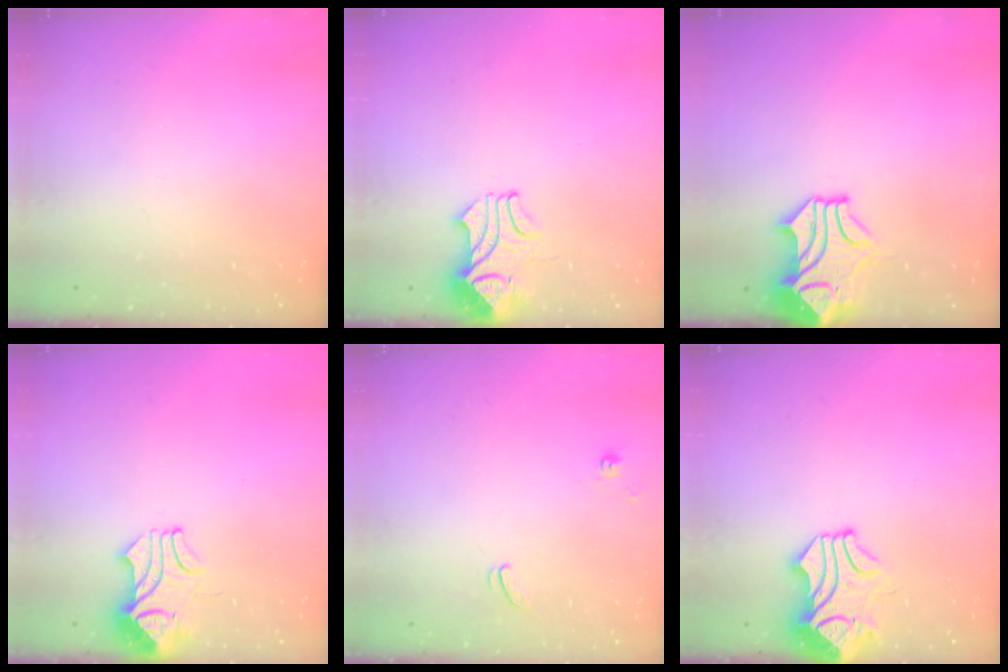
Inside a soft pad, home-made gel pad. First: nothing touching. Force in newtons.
{"total": 2.1, "press": 1.9, "slide": 0.9}
{"total": 1.0, "press": 0.3, "slide": 1.0}
{"total": 2.2, "press": 2.0, "slide": 0.9}
{"total": 1.4, "press": 1.4, "slide": 0.3}
{"total": 2.3, "press": 1.7, "slide": 1.4}